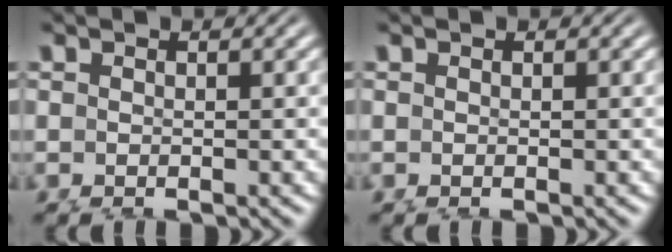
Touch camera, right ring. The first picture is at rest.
{"total": 0.0}